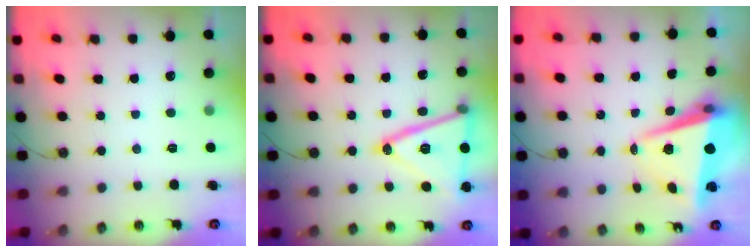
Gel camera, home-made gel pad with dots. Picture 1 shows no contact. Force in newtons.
{"total": 21.0, "press": 20.8, "slide": 3.4}
{"total": 8.2, "press": 8.1, "slide": 1.4}